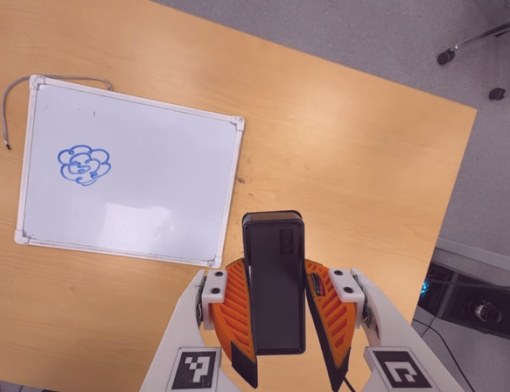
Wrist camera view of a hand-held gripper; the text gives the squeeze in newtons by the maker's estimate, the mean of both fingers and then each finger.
{"total": 7.6, "left": 7.4, "right": 7.8}